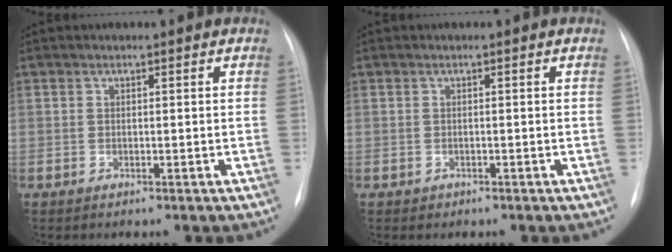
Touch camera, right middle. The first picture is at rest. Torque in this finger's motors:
{"motor_torque": [0.21, -0.15, 0.03, 0.00]}